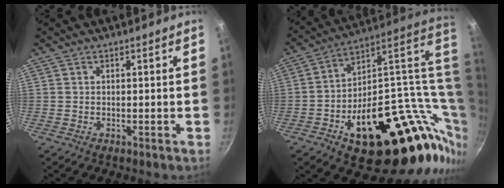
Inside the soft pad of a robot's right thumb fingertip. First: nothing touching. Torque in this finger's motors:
{"motor_torque": [3.58, 1.40, 1.84, -0.94, 0.51]}